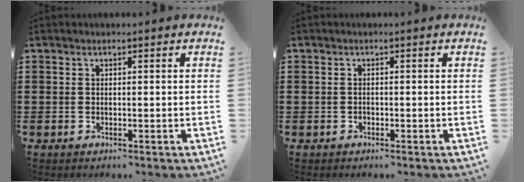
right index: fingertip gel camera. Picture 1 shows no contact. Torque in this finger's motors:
{"motor_torque": [1.08, 1.06, -0.35, -0.21]}